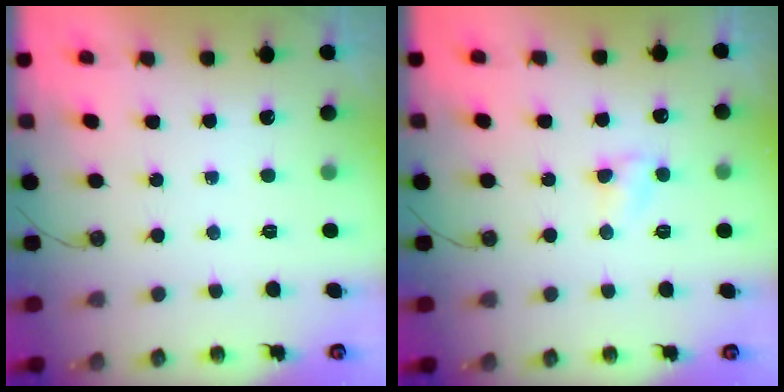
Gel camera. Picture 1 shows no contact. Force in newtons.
{"total": 3.7, "press": 3.6, "slide": 0.5}